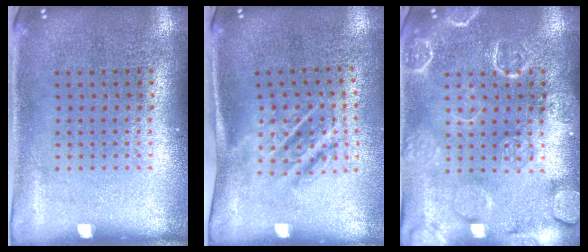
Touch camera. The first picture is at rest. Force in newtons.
{"total": 1.7, "press": 1.1, "slide": 1.3}
{"total": 4.5, "press": 4.4, "slide": 0.7}